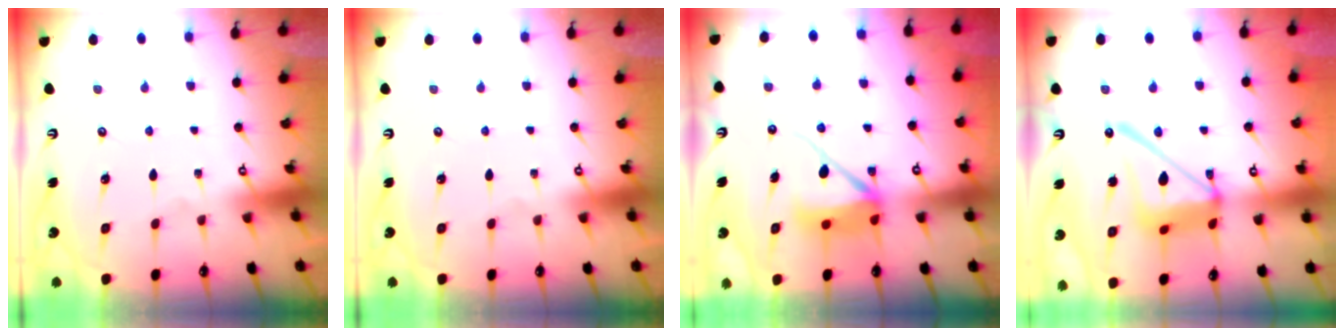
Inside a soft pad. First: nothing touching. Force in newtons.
{"total": 0.0}
{"total": 9.3, "press": 9.2, "slide": 1.4}
{"total": 17.7, "press": 17.7, "slide": 1.6}